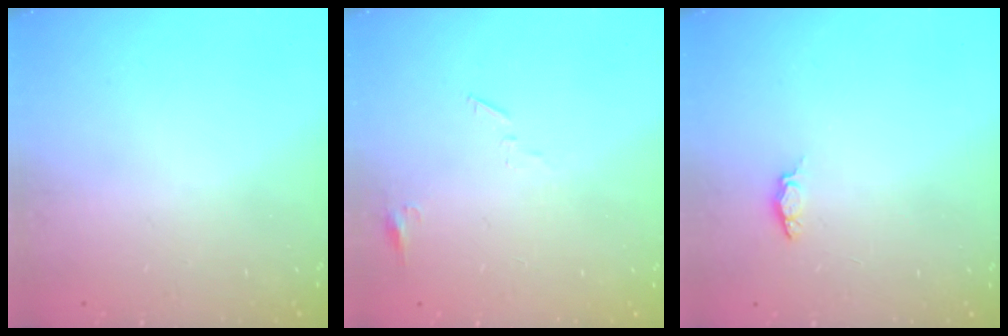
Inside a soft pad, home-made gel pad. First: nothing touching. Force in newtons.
{"total": 4.5, "press": 4.4, "slide": 0.5}
{"total": 3.7, "press": 3.7, "slide": 0.3}